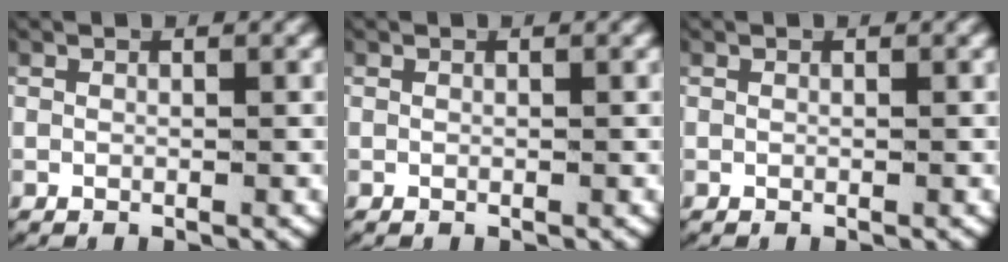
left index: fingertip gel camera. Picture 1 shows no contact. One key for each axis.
{"total": 0.0}
{"total": 0.0}